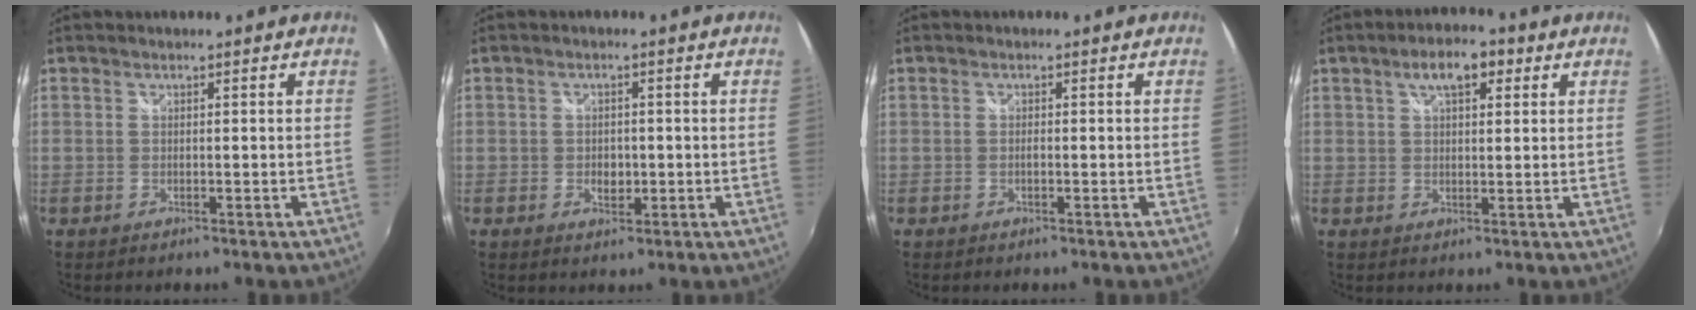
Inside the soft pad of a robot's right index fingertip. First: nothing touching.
{"total": 2.7, "force": [-0.5, 2.0, 1.7], "torque": [-0.029, 0.000, -0.008]}
{"total": 0.5, "force": [-0.2, 0.1, 0.5], "torque": [-0.011, 0.002, -0.004]}
{"total": 6.1, "force": [2.8, 2.8, 4.6], "torque": [-0.079, 0.018, 0.044]}